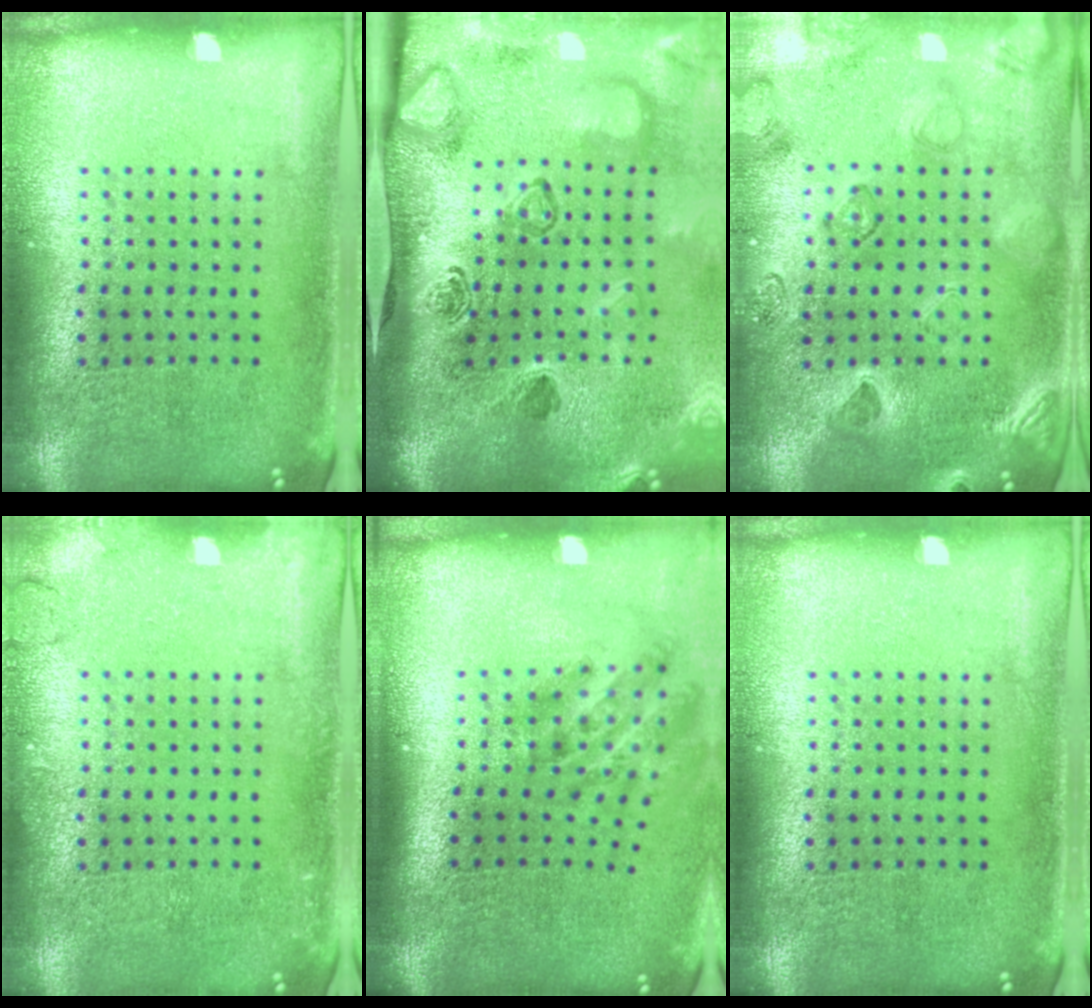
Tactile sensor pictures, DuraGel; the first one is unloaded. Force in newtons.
{"total": 4.8, "press": 3.2, "slide": 3.6}
{"total": 2.3, "press": 2.2, "slide": 0.8}
{"total": 1.2, "press": 1.1, "slide": 0.2}
{"total": 1.9, "press": 1.2, "slide": 1.5}
{"total": 0.0}